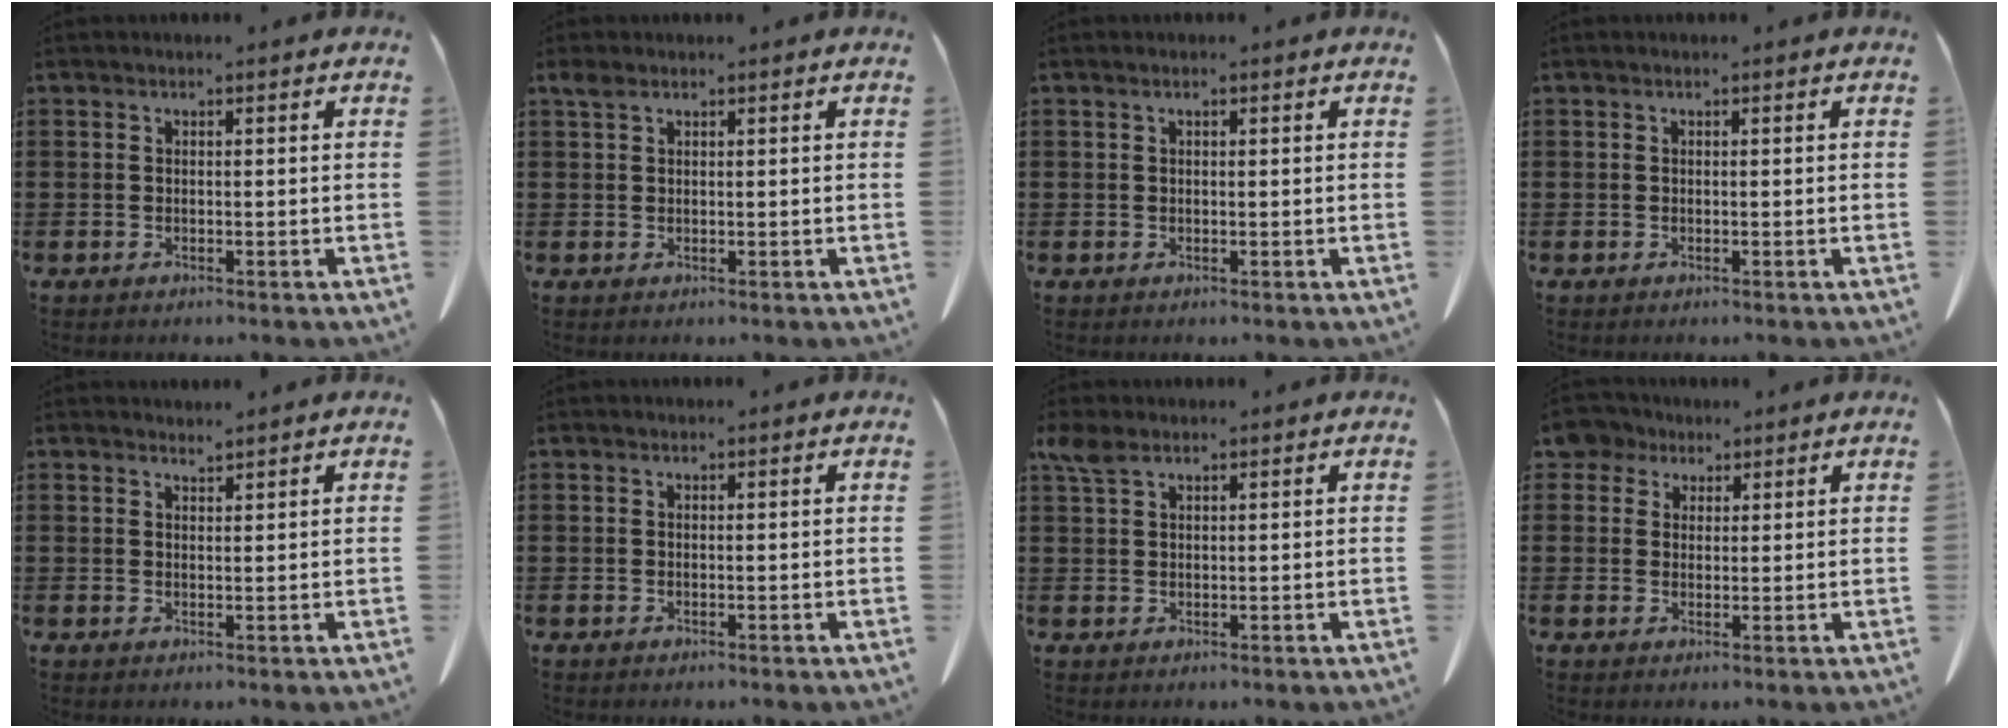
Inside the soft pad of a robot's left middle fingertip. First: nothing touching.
{"total": 1.4, "force": [0.9, 0.7, 0.9], "torque": [-0.022, 0.003, 0.016]}
{"total": 0.5, "force": [0.3, 0.2, 0.4], "torque": [-0.010, 0.003, 0.005]}
{"total": 0.0}
{"total": 1.5, "force": [1.5, 0.0, 0.2], "torque": [-0.006, -0.001, 0.029]}
{"total": 0.0}
{"total": 3.3, "force": [2.1, 1.4, 2.2], "torque": [-0.051, 0.003, 0.039]}
{"total": 4.2, "force": [2.9, 2.9, 1.1], "torque": [-0.034, 0.007, 0.052]}